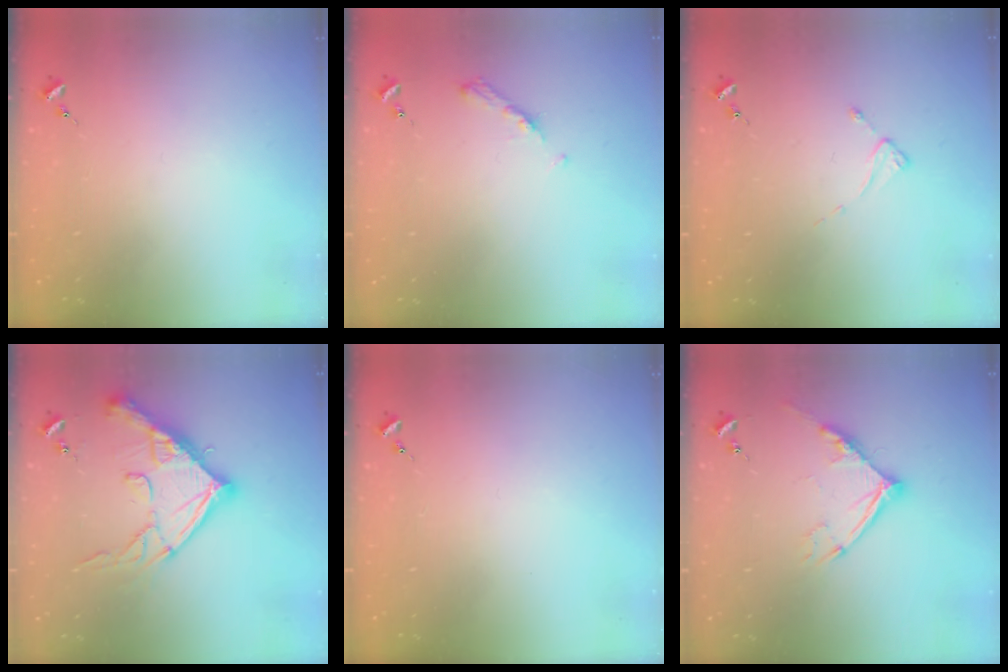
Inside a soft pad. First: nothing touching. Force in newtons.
{"total": 4.9, "press": 4.9, "slide": 0.6}
{"total": 2.4, "press": 2.4, "slide": 0.3}
{"total": 19.6, "press": 19.5, "slide": 2.0}
{"total": 0.0}
{"total": 10.7, "press": 10.6, "slide": 1.1}